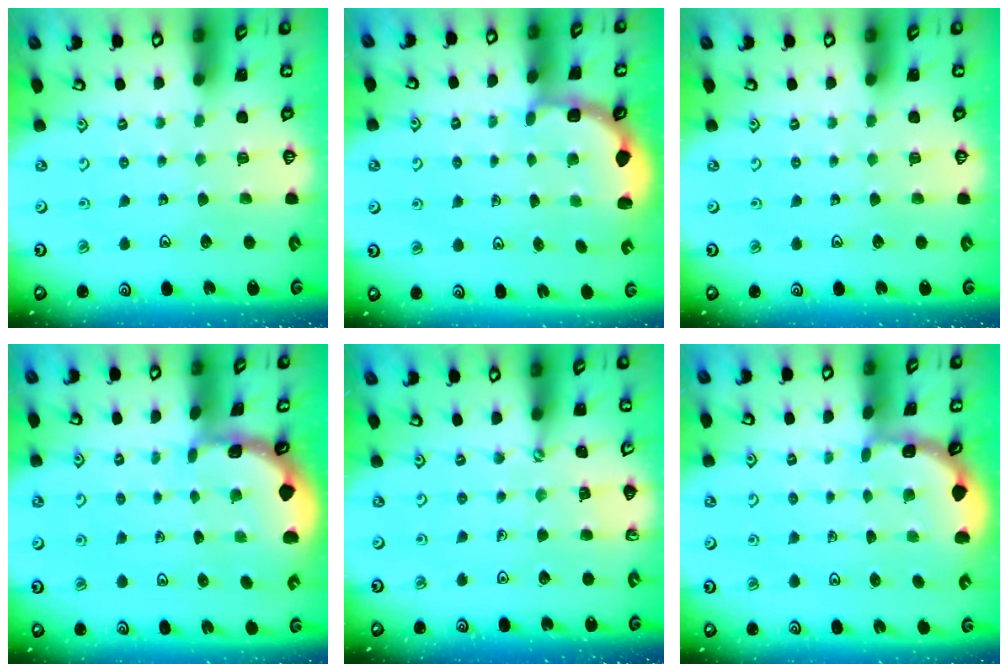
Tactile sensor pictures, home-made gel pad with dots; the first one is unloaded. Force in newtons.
{"total": 2.8, "press": 2.4, "slide": 1.4}
{"total": 0.0}
{"total": 1.5, "press": 1.5, "slide": 0.2}
{"total": 2.1, "press": 2.1, "slide": 0.4}
{"total": 2.1, "press": 2.1, "slide": 0.2}